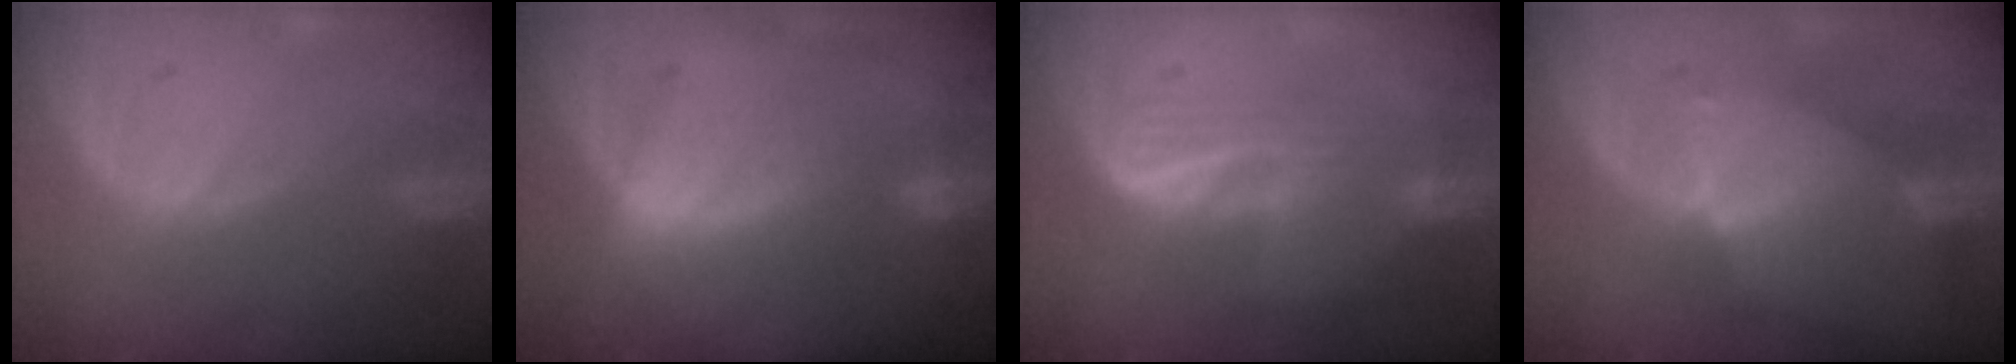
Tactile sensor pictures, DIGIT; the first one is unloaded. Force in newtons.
{"total": 6.8, "press": 6.8, "slide": 0.0}
{"total": 6.5, "press": 5.6, "slide": 3.4}
{"total": 6.6, "press": 5.9, "slide": 2.9}